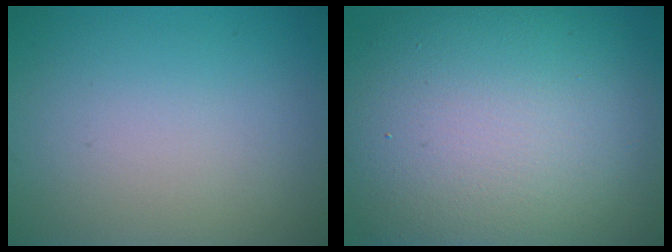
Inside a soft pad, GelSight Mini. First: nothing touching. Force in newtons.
{"total": 15.5, "press": 15.5, "slide": 1.0}